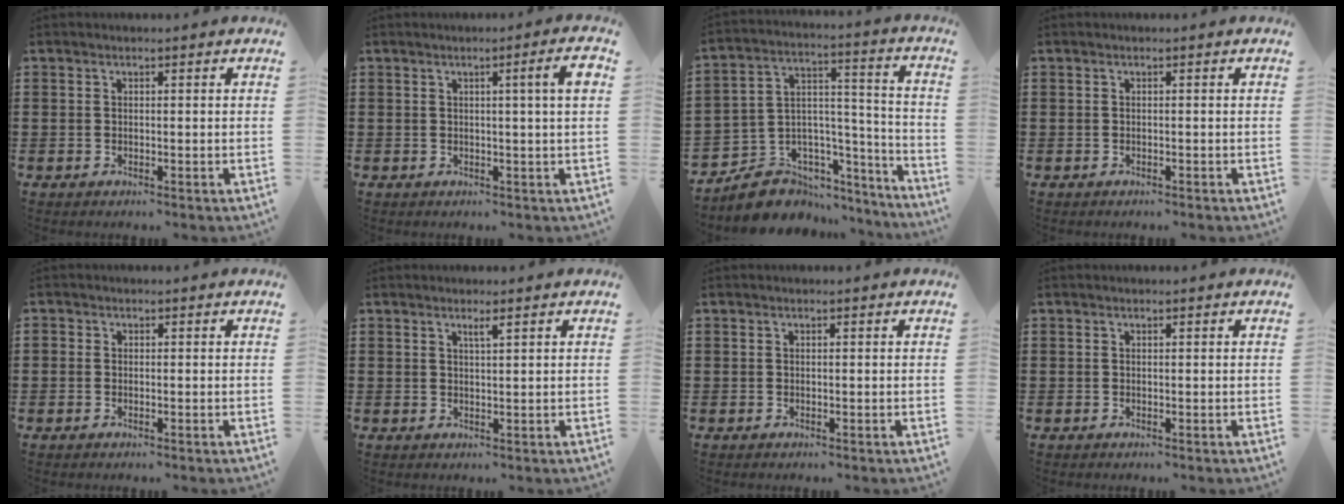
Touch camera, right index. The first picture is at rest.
{"total": 4.2, "force": [0.9, -0.3, 4.1], "torque": [-0.068, -0.007, 0.010]}
{"total": 6.3, "force": [-4.6, 4.3, 0.1], "torque": [-0.021, -0.007, -0.081]}
{"total": 0.0}
{"total": 0.6, "force": [-0.3, 0.5, 0.1], "torque": [-0.002, 0.003, -0.007]}
{"total": 1.4, "force": [0.9, 0.0, 1.1], "torque": [-0.021, 0.000, 0.015]}
{"total": 0.0}
{"total": 0.0}